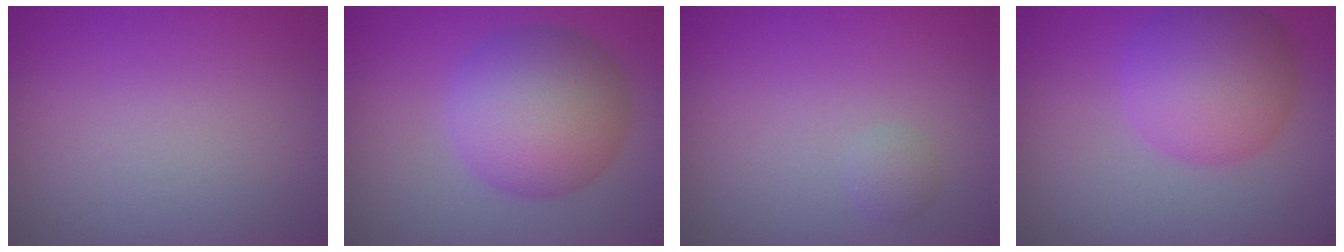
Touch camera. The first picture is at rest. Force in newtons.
{"total": 8.7, "press": 8.6, "slide": 0.2}
{"total": 1.0, "press": 1.0, "slide": 0.1}
{"total": 7.5, "press": 7.5, "slide": 0.1}